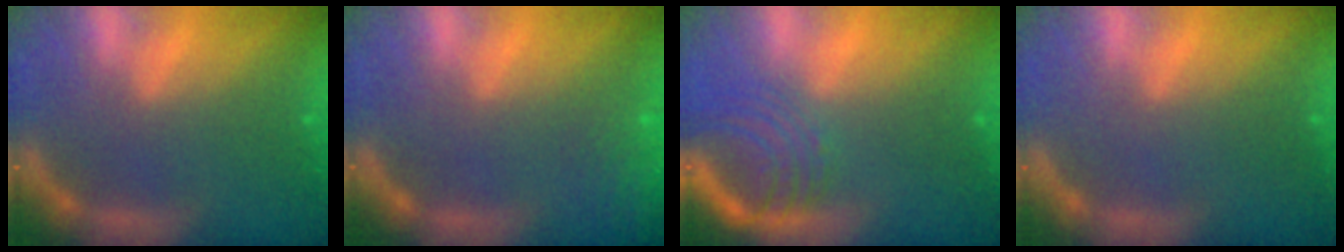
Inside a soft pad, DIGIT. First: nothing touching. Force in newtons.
{"total": 9.5}
{"total": 6.5}
{"total": 0.0}